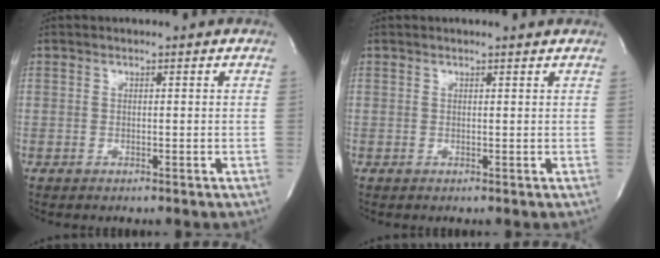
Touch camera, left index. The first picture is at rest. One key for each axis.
{"total": 1.0, "fx": 0.9, "fy": -0.2, "fz": 0.3, "tx": -0.012, "ty": -0.002, "tz": 0.012}